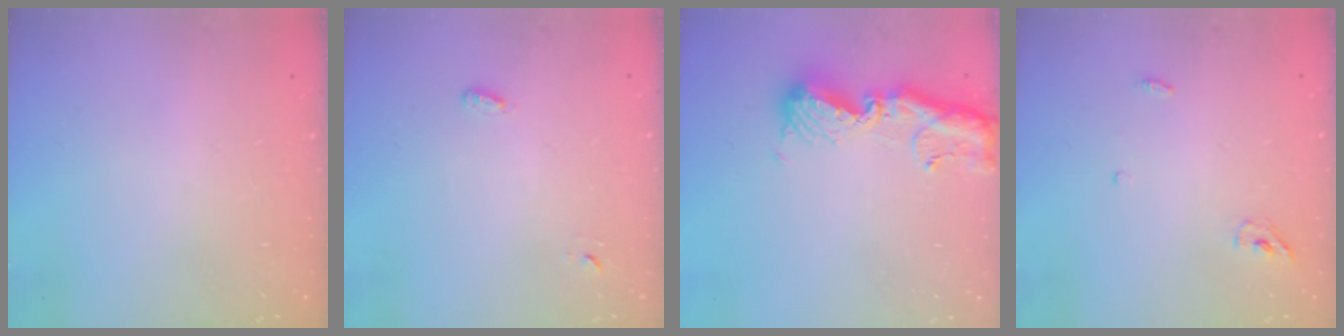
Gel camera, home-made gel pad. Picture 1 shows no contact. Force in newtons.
{"total": 2.8, "press": 2.7, "slide": 0.6}
{"total": 14.1, "press": 14.0, "slide": 1.5}
{"total": 3.8, "press": 3.6, "slide": 1.3}